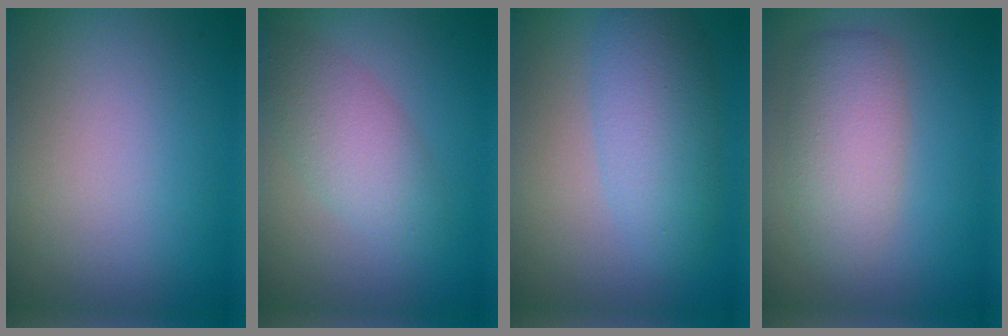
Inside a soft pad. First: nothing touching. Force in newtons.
{"total": 3.6, "press": 3.6, "slide": 0.3}
{"total": 4.7, "press": 4.7, "slide": 0.1}
{"total": 4.4, "press": 4.4, "slide": 0.4}